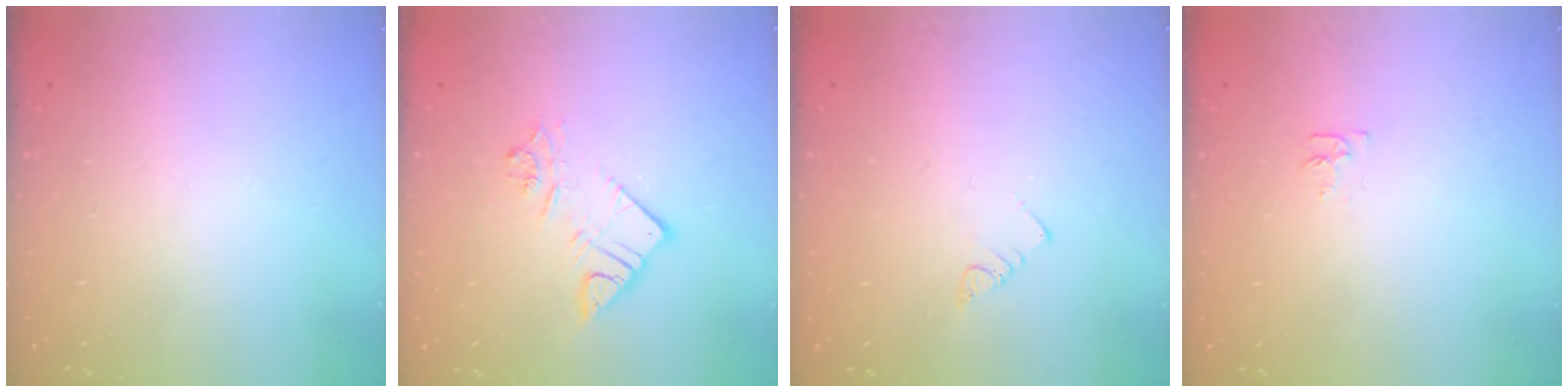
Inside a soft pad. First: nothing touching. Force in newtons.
{"total": 8.6, "press": 8.6, "slide": 0.5}
{"total": 3.0, "press": 3.0, "slide": 0.2}
{"total": 4.0, "press": 3.9, "slide": 0.4}